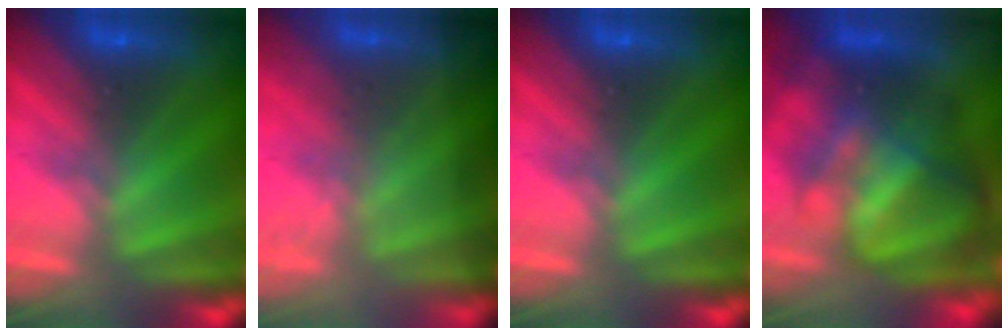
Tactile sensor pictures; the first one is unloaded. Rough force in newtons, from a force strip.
{"total": 1.3}
{"total": 0.0}
{"total": 11.0}